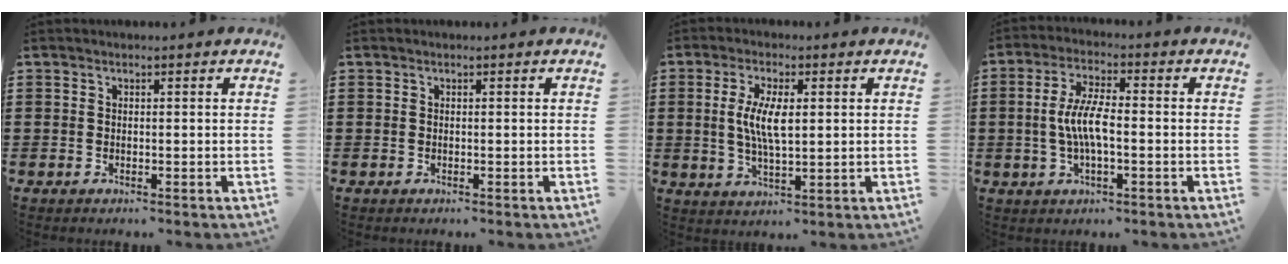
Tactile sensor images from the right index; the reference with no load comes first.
{"total": 0.0}
{"total": 6.4, "force": [0.7, 2.2, 5.9], "torque": [-0.123, 0.006, 0.007]}
{"total": 6.5, "force": [-0.8, 1.9, 6.2], "torque": [-0.136, -0.004, -0.024]}